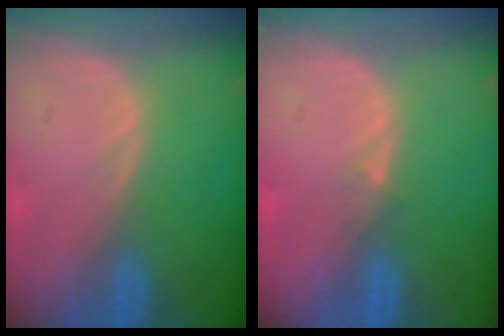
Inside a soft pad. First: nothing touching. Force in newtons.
{"total": 0.9, "press": 0.7, "slide": 0.6}